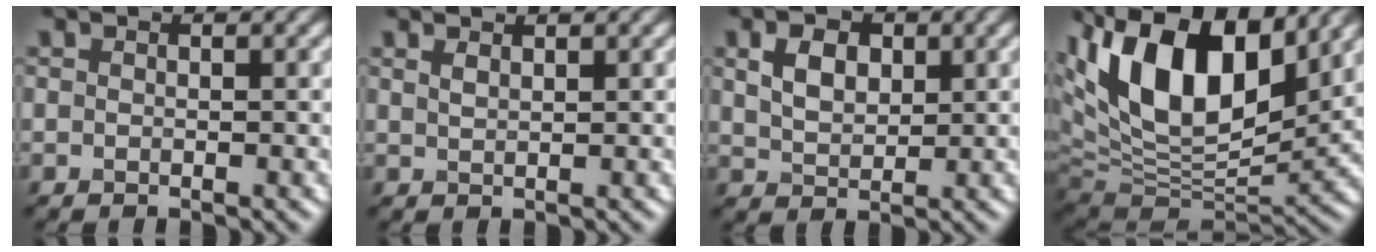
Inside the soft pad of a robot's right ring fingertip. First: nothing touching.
{"total": 1.1, "force": [0.9, 0.3, 0.5], "torque": [-0.011, 0.002, 0.018]}
{"total": 3.6, "force": [1.3, 2.3, 2.5], "torque": [-0.049, 0.004, 0.024]}
{"total": 15.9, "force": [6.4, 7.9, 12.3], "torque": [-0.224, 0.025, 0.106]}